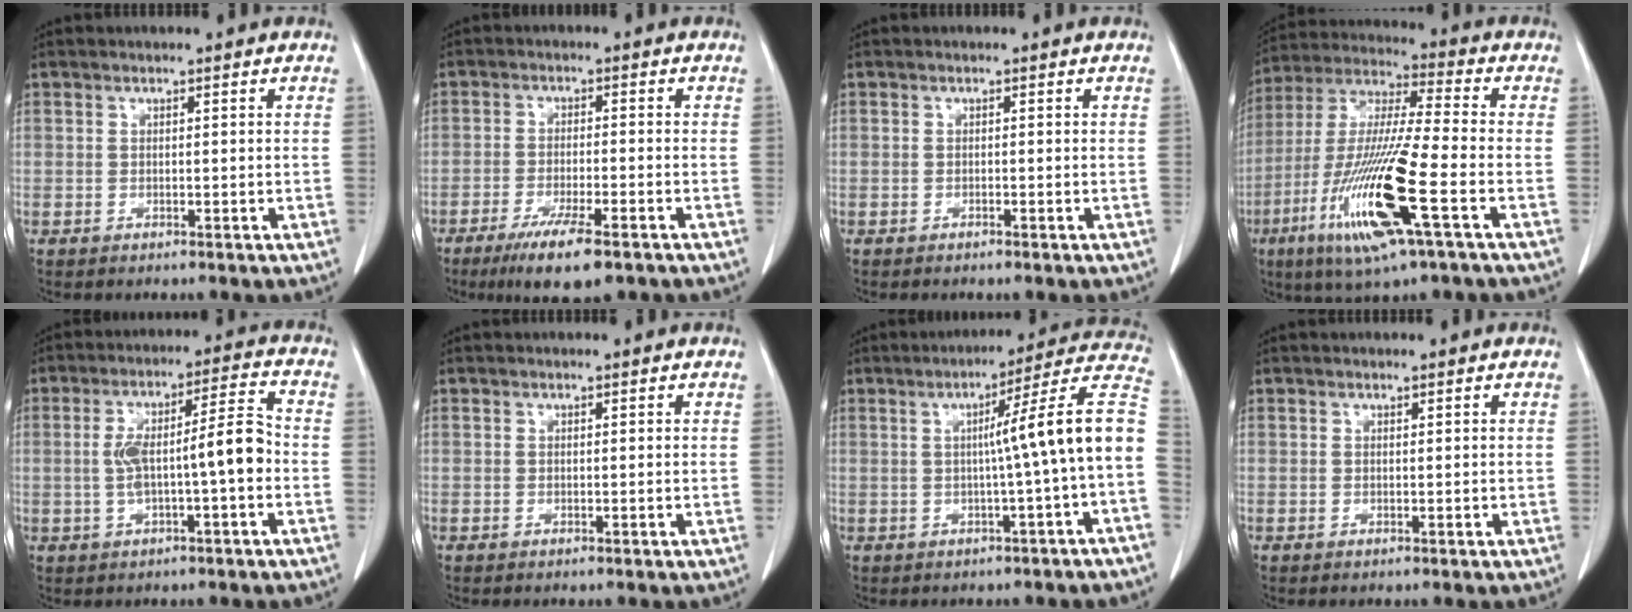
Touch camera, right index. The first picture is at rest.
{"total": 9.0, "force": [-5.9, 1.1, 6.7], "torque": [-0.112, -0.022, -0.092]}
{"total": 0.0}
{"total": 18.3, "force": [-6.7, 0.8, 17.0], "torque": [-0.361, -0.026, -0.128]}
{"total": 9.3, "force": [-1.2, 1.2, 9.1], "torque": [-0.158, 0.031, -0.017]}
{"total": 0.0}
{"total": 11.7, "force": [-0.6, -1.7, 11.6], "torque": [-0.148, 0.027, -0.013]}
{"total": 0.0}